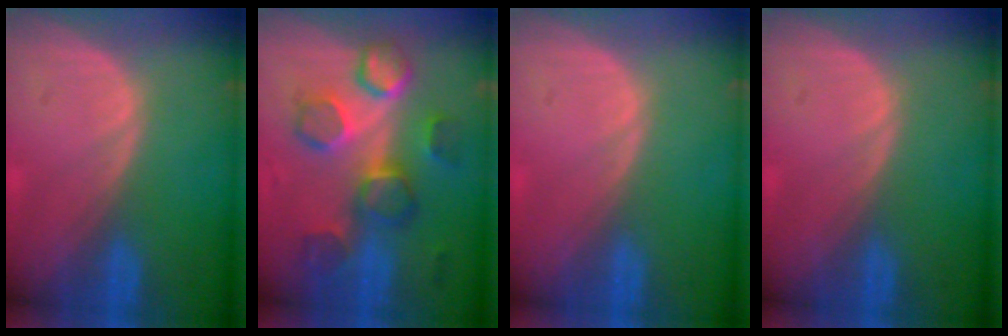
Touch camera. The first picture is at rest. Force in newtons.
{"total": 8.8, "press": 8.7, "slide": 1.4}
{"total": 0.0}
{"total": 0.0}